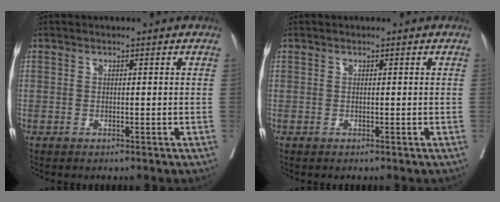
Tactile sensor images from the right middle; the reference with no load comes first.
{"total": 0.0}